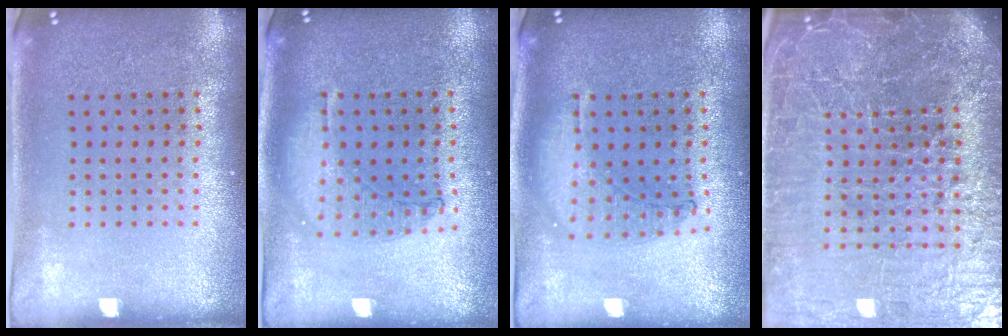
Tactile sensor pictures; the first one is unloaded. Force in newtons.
{"total": 1.0, "press": 0.9, "slide": 0.3}
{"total": 0.9, "press": 0.9, "slide": 0.3}
{"total": 7.5, "press": 6.5, "slide": 3.8}